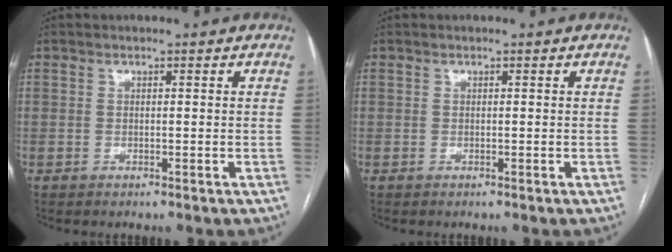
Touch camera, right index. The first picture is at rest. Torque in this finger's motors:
{"motor_torque": [0.00, 0.00, 0.00, 0.00]}